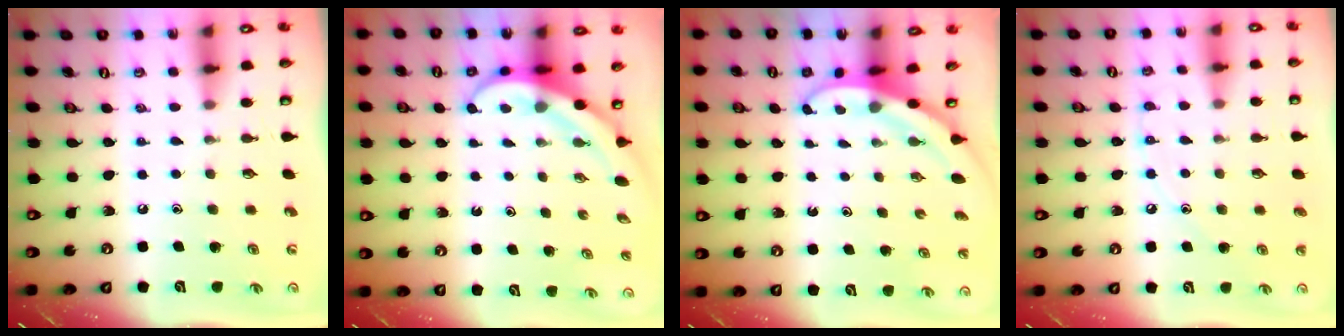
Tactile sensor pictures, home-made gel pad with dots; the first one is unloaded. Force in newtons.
{"total": 7.4, "press": 7.4, "slide": 0.8}
{"total": 3.1, "press": 3.1, "slide": 0.1}
{"total": 6.7, "press": 6.7, "slide": 0.7}